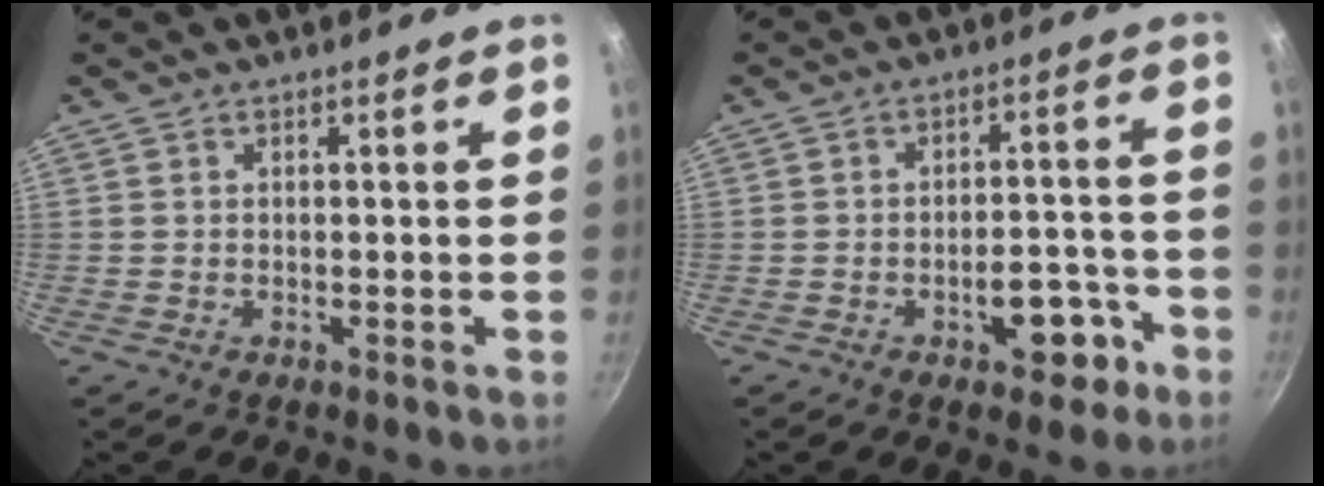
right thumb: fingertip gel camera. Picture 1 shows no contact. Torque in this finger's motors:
{"motor_torque": [1.48, 1.31, 0.97, -0.66, 0.01]}